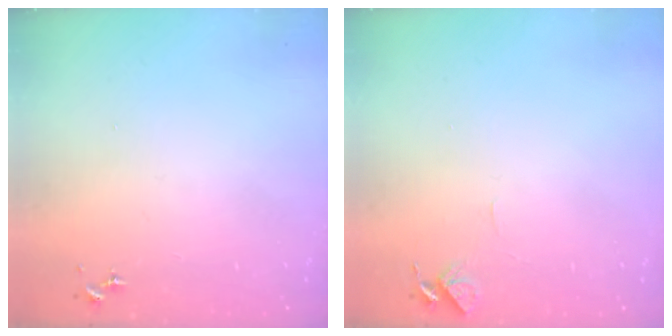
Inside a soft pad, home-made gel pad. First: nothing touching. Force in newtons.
{"total": 4.6, "press": 4.5, "slide": 0.4}